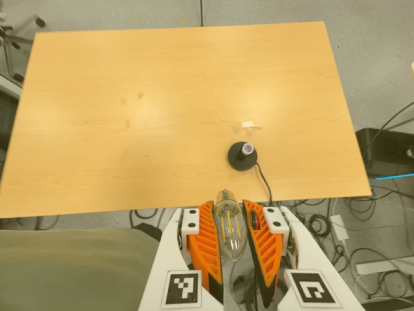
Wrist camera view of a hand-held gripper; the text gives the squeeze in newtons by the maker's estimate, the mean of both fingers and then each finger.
{"total": 19.6, "left": 21.1, "right": 18.1}